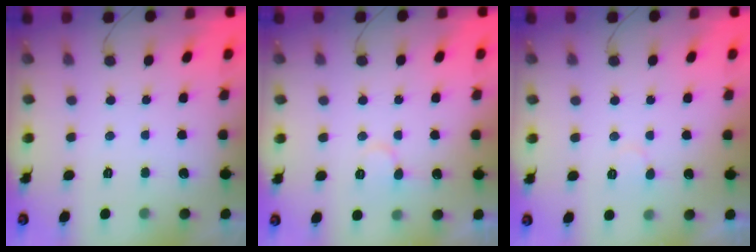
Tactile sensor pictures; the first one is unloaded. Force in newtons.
{"total": 7.8, "press": 7.7, "slide": 1.1}
{"total": 6.1, "press": 6.1, "slide": 0.4}